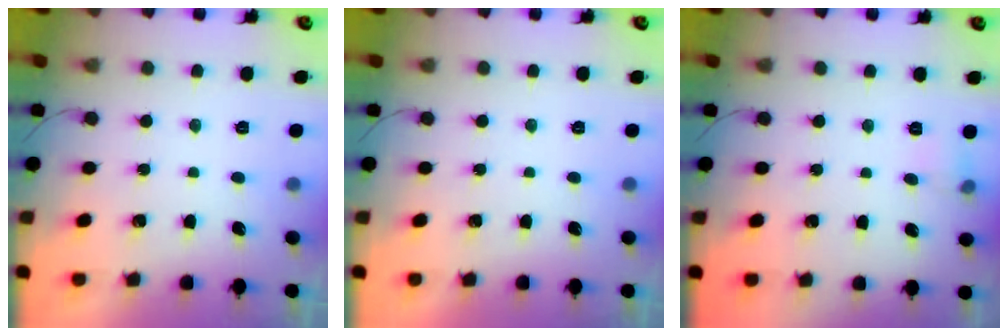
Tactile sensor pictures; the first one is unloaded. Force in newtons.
{"total": 0.0}
{"total": 4.4, "press": 4.2, "slide": 1.3}